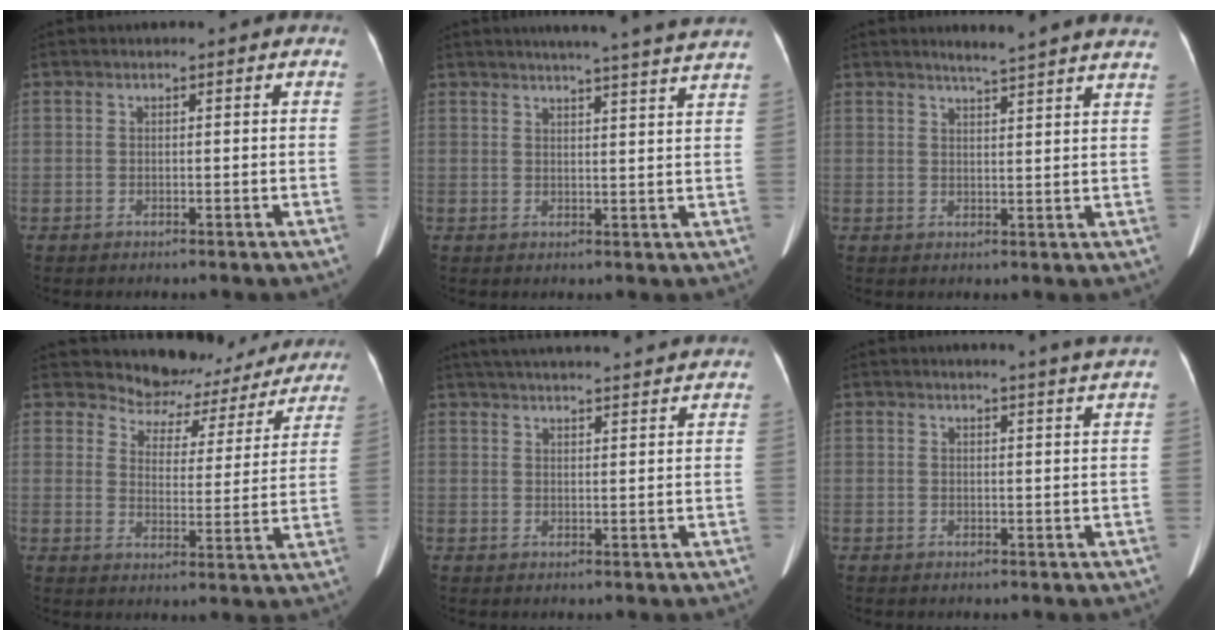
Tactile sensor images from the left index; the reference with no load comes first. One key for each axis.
{"total": 14.7, "fx": 13.4, "fy": -1.2, "fz": 6.0, "tx": -0.090, "ty": -0.024, "tz": 0.150}
{"total": 10.3, "fx": 9.6, "fy": -0.6, "fz": 3.8, "tx": -0.053, "ty": -0.013, "tz": 0.102}
{"total": 14.3, "fx": 13.2, "fy": 5.3, "fz": 1.5, "tx": -0.002, "ty": -0.016, "tz": 0.144}
{"total": 21.8, "fx": 20.3, "fy": 1.7, "fz": 7.9, "tx": -0.129, "ty": 0.022, "tz": 0.264}
{"total": 6.0, "fx": 5.5, "fy": -1.3, "fz": 1.9, "tx": -0.025, "ty": -0.010, "tz": 0.049}